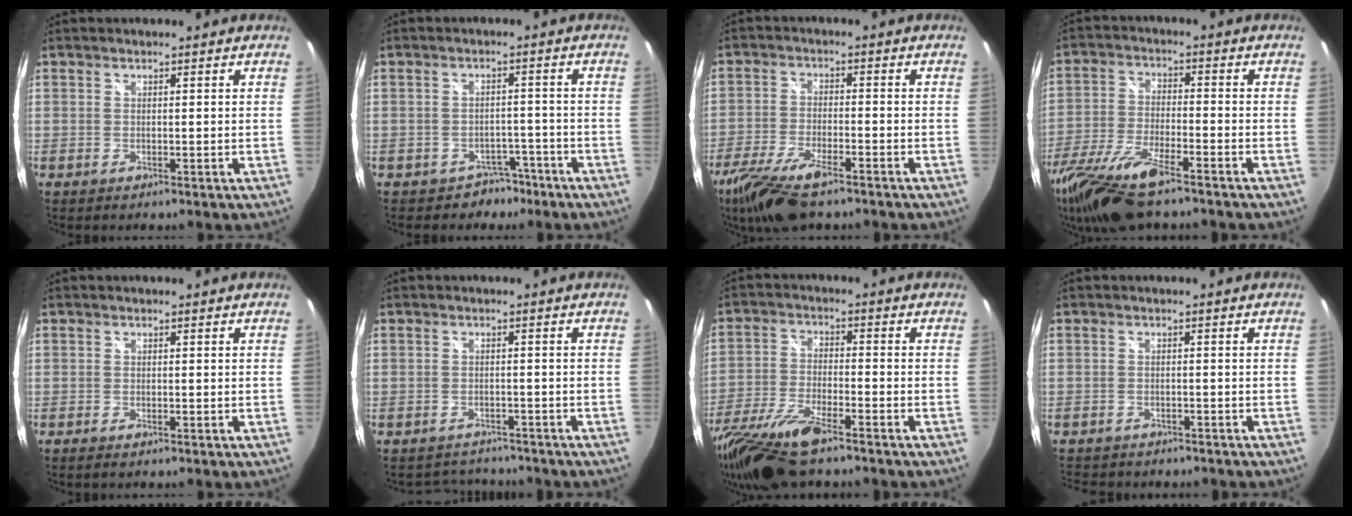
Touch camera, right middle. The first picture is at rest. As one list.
[{"total": 4.6, "force": [-3.3, 3.2, 0.2], "torque": [-0.004, 0.024, -0.040]}, {"total": 12.6, "force": [-9.0, 3.7, 8.0], "torque": [-0.184, -0.038, -0.170]}, {"total": 16.4, "force": [-12.6, 3.3, 10.0], "torque": [-0.221, -0.044, -0.238]}, {"total": 1.1, "force": [-0.8, 0.2, 0.7], "torque": [-0.013, -0.004, -0.015]}, {"total": 5.3, "force": [-5.0, 1.9, 0.3], "torque": [-0.013, 0.007, -0.071]}, {"total": 16.9, "force": [-13.0, 3.5, 10.2], "torque": [-0.227, -0.046, -0.248]}, {"total": 6.6, "force": [-5.8, 2.6, 2.0], "torque": [-0.050, -0.011, -0.083]}]